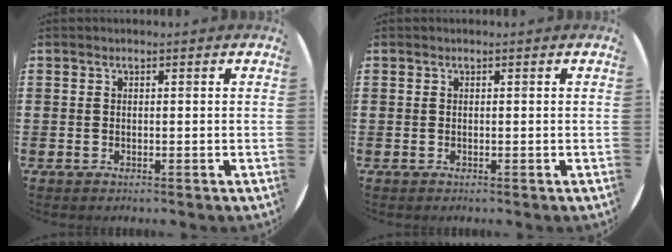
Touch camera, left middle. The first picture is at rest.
{"total": 0.0}